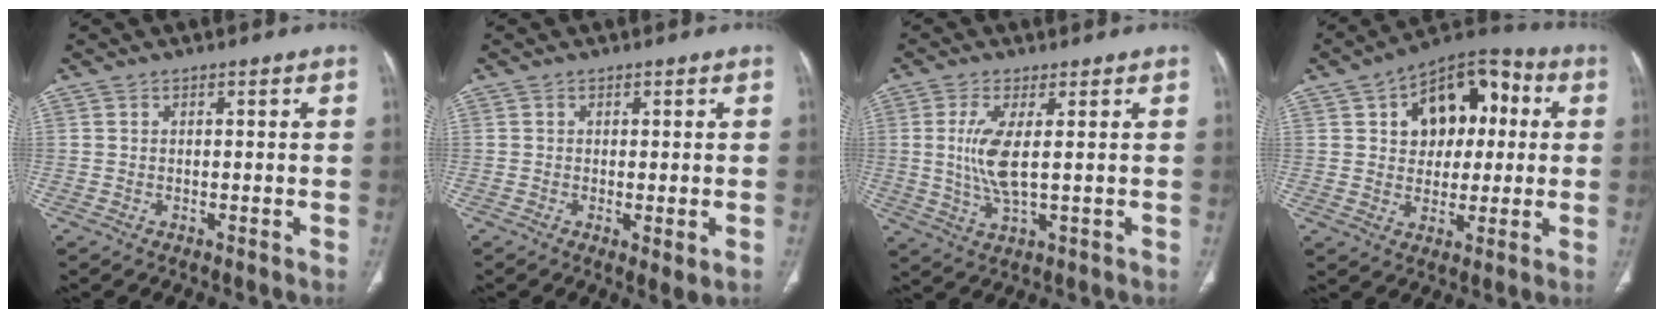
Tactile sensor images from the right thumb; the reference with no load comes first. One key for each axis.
{"total": 2.7, "fx": -0.6, "fy": 0.7, "fz": 2.5, "tx": -0.047, "ty": -0.012, "tz": -0.008}
{"total": 7.3, "fx": 1.0, "fy": 2.0, "fz": 7.0, "tx": -0.162, "ty": -0.014, "tz": 0.022}
{"total": 15.8, "fx": 3.8, "fy": 10.5, "fz": 11.2, "tx": -0.112, "ty": 0.021, "tz": 0.052}